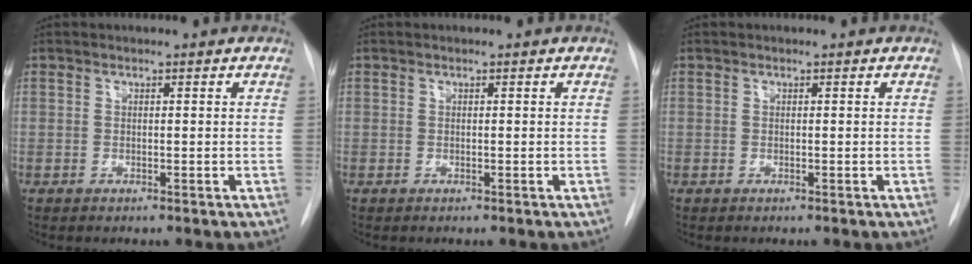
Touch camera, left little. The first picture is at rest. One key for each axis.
{"total": 0.0}
{"total": 0.0}